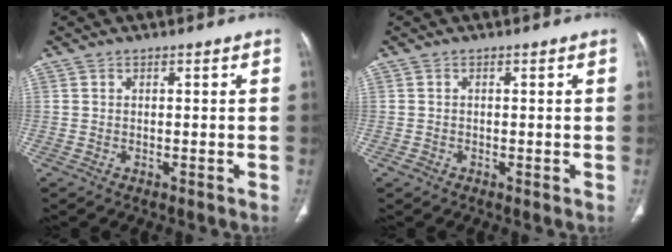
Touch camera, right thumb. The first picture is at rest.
{"total": 0.8, "force": [-0.4, 0.6, 0.5], "torque": [-0.008, -0.001, -0.007]}